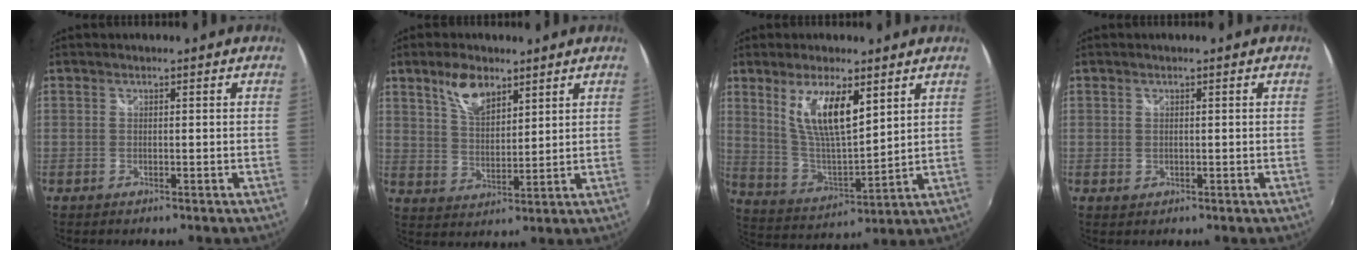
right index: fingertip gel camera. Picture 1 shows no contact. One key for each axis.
{"total": 7.7, "fx": 5.1, "fy": 3.7, "fz": 4.5, "tx": -0.079, "ty": 0.006, "tz": 0.096}
{"total": 12.3, "fx": 6.0, "fy": 3.8, "fz": 10.1, "tx": -0.183, "ty": -0.006, "tz": 0.125}
{"total": 0.9, "fx": 0.1, "fy": 0.7, "fz": 0.6, "tx": -0.011, "ty": -0.002, "tz": 0.001}